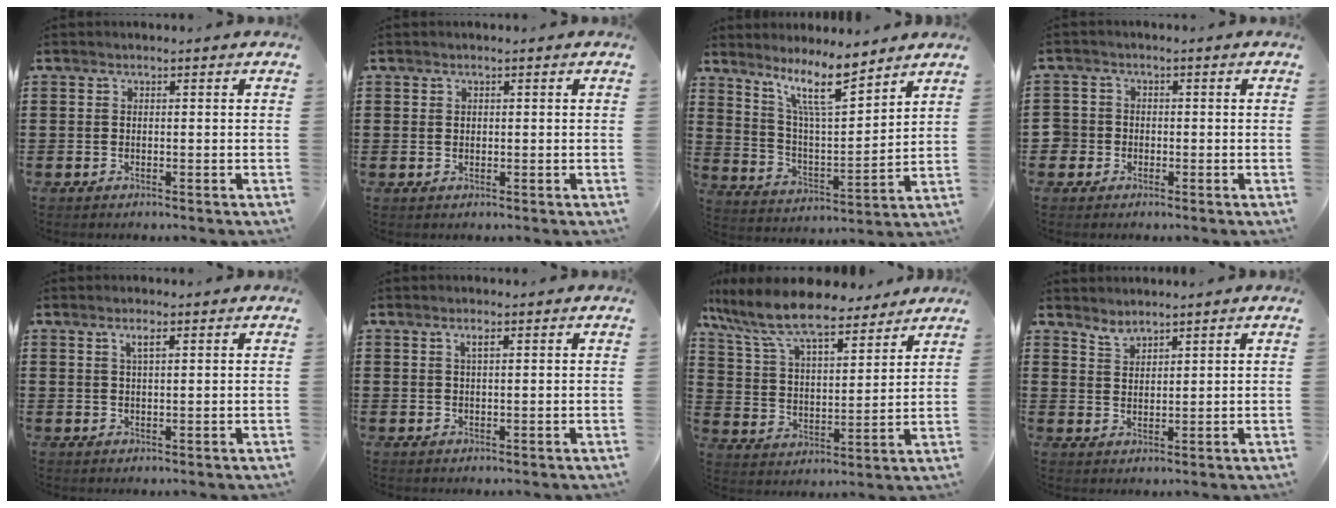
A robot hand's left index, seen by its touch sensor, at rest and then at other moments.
{"total": 0.6, "force": [0.2, 0.5, 0.3], "torque": [-0.008, 0.003, 0.004]}
{"total": 10.6, "force": [7.7, 2.4, 6.9], "torque": [-0.138, -0.034, 0.136]}
{"total": 2.2, "force": [-0.9, 2.0, -0.1], "torque": [-0.017, 0.000, -0.025]}
{"total": 2.1, "force": [1.1, 0.5, 1.7], "torque": [-0.036, 0.003, 0.018]}
{"total": 1.6, "force": [0.8, 0.4, 1.3], "torque": [-0.026, 0.002, 0.013]}
{"total": 10.4, "force": [8.8, 2.2, 5.0], "torque": [-0.133, -0.039, 0.153]}
{"total": 2.3, "force": [2.3, 0.4, 0.1], "torque": [-0.007, -0.006, 0.045]}